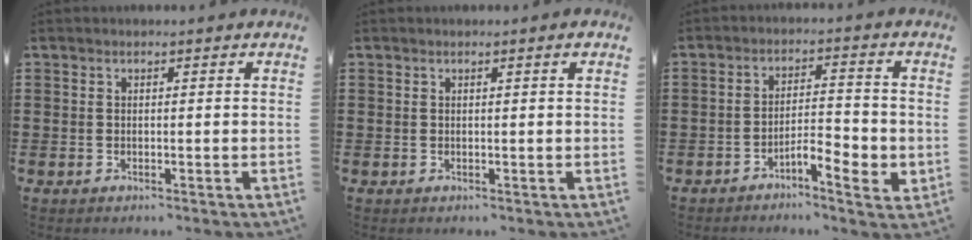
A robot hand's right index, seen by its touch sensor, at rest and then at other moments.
{"total": 0.7, "force": [0.2, -0.1, 0.6], "torque": [-0.010, 0.000, 0.003]}
{"total": 5.2, "force": [-3.1, 1.4, 4.0], "torque": [-0.066, 0.008, -0.056]}